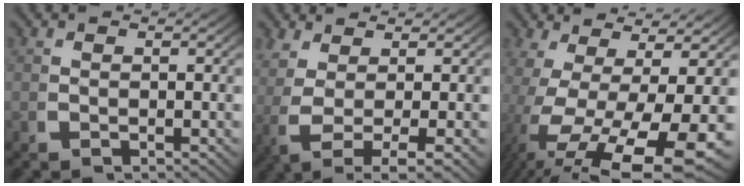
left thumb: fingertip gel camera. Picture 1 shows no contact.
{"total": 5.8, "force": [-0.2, 2.2, 5.3], "torque": [-0.124, -0.022, 0.018]}
{"total": 12.8, "force": [-2.9, 7.1, 10.3], "torque": [-0.211, -0.064, -0.005]}